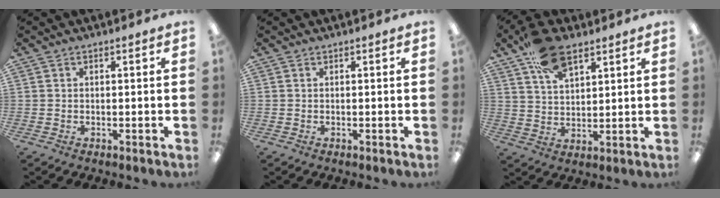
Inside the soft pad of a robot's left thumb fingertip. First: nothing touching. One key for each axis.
{"total": 0.0}
{"total": 12.1, "fx": 7.5, "fy": 6.1, "fz": 7.3, "tx": -0.124, "ty": -0.023, "tz": 0.136}